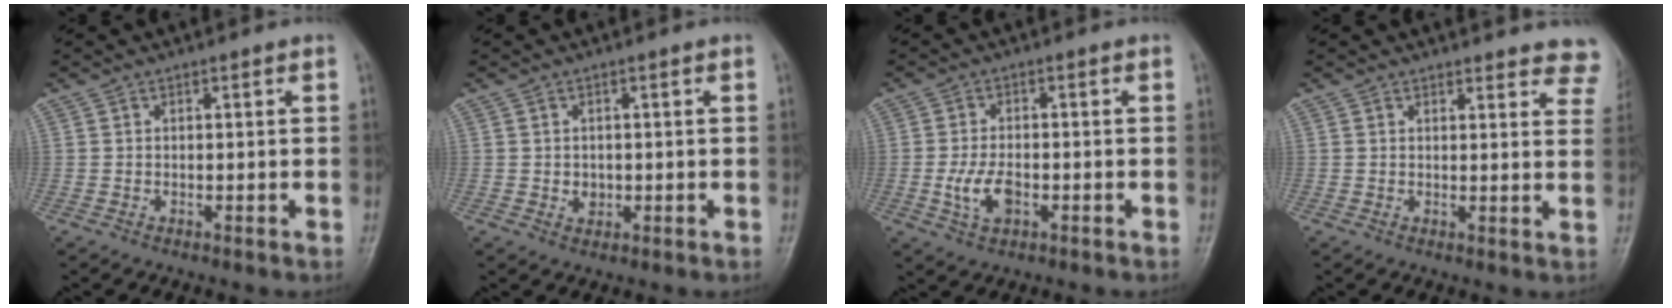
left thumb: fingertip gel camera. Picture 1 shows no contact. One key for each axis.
{"total": 1.9, "fx": -0.1, "fy": 1.7, "fz": 1.0, "tx": -0.008, "ty": 0.001, "tz": 0.003}
{"total": 5.4, "fx": -1.4, "fy": 3.1, "fz": 4.2, "tx": -0.085, "ty": 0.004, "tz": -0.025}
{"total": 10.1, "fx": 9.4, "fy": 3.0, "fz": 2.1, "tx": 0.031, "ty": -0.042, "tz": 0.078}